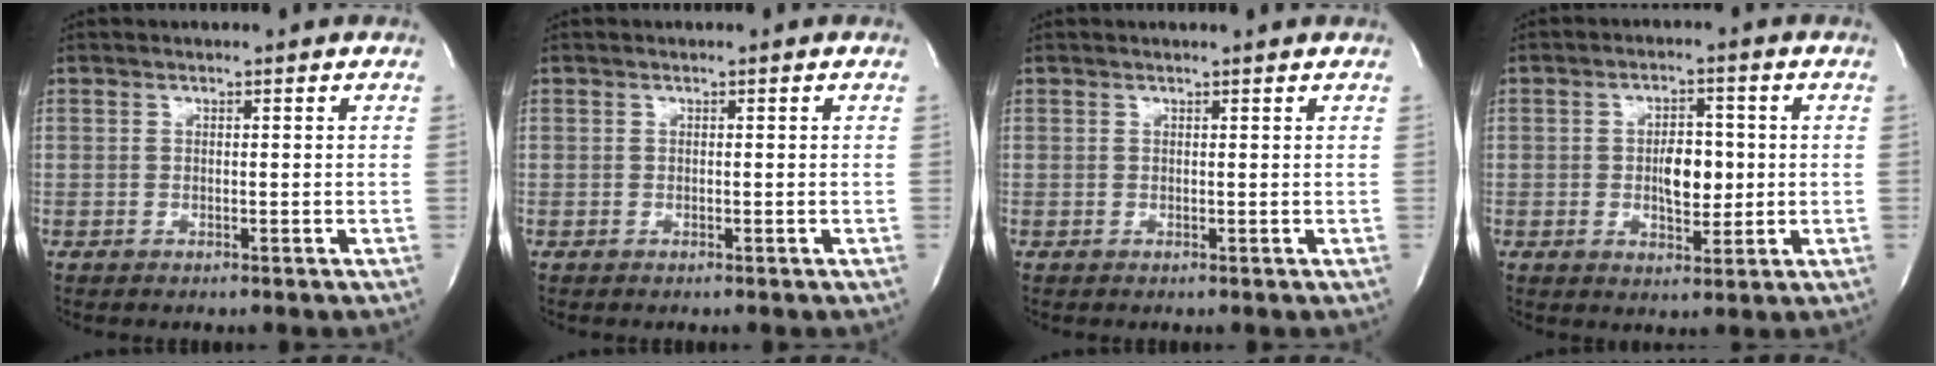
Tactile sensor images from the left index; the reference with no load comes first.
{"total": 0.0}
{"total": 1.8, "force": [1.7, -0.3, 0.4], "torque": [-0.010, 0.003, 0.019]}
{"total": 5.4, "force": [-0.1, 2.7, 4.7], "torque": [-0.074, 0.003, 0.003]}